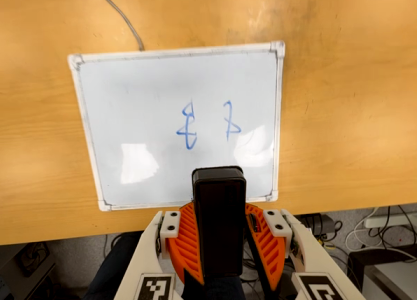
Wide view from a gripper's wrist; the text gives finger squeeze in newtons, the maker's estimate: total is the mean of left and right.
{"total": 6.8, "left": 7.7, "right": 6.0}